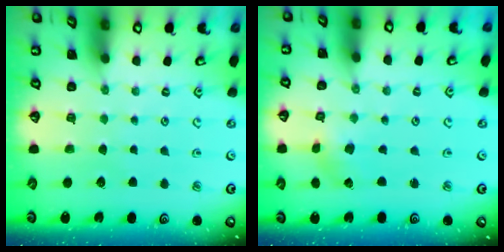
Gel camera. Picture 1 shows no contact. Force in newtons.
{"total": 1.2, "press": 1.2, "slide": 0.2}